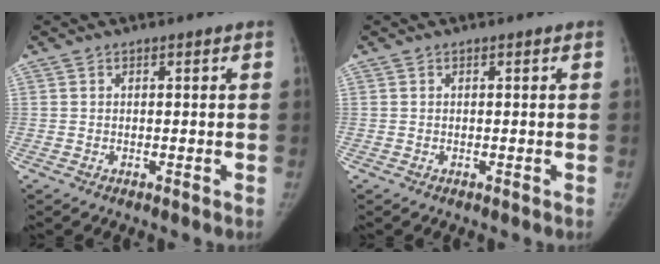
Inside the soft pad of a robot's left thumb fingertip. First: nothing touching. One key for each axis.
{"total": 0.0}